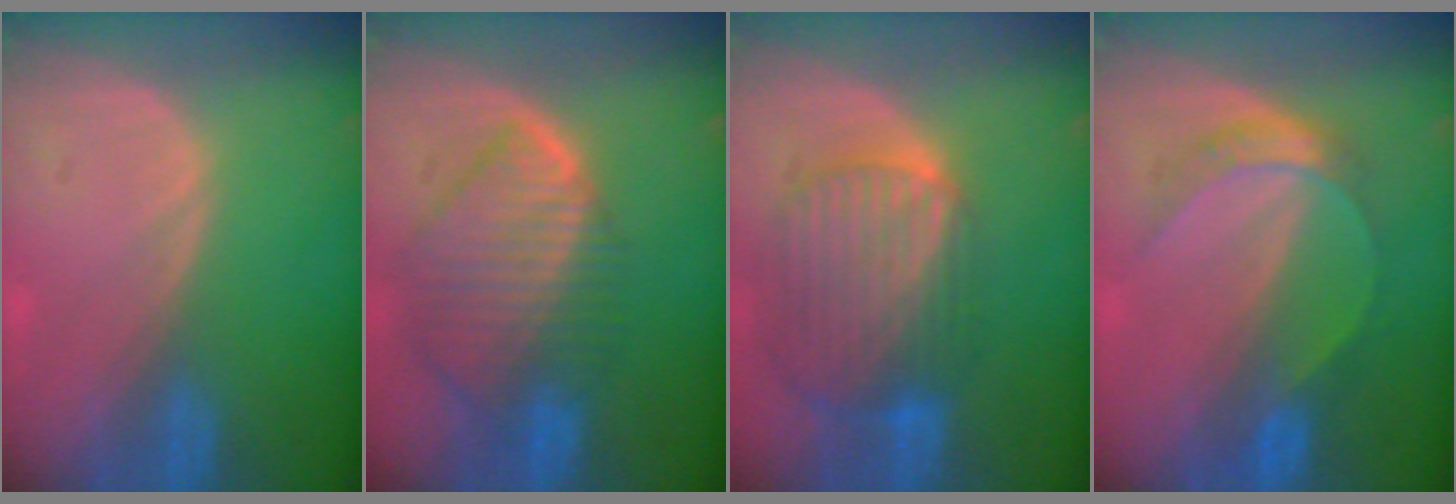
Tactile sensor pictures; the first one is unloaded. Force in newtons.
{"total": 10.0, "press": 8.7, "slide": 5.0}
{"total": 10.3, "press": 8.7, "slide": 5.6}
{"total": 4.9, "press": 4.9, "slide": 0.2}